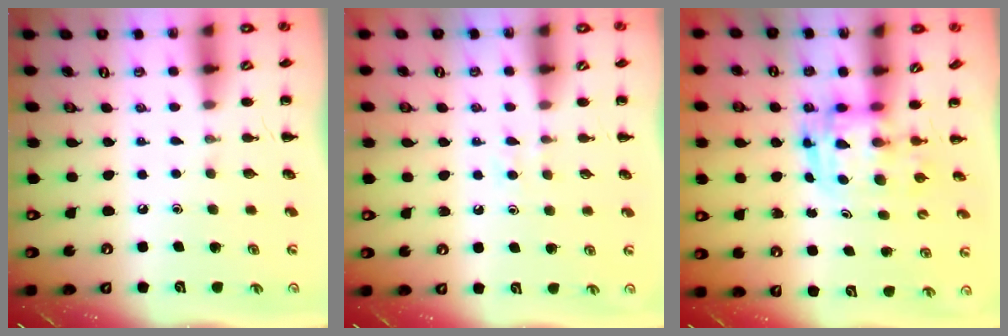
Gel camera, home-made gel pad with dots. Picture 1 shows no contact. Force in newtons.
{"total": 2.6, "press": 2.5, "slide": 0.9}
{"total": 3.3, "press": 3.2, "slide": 0.7}